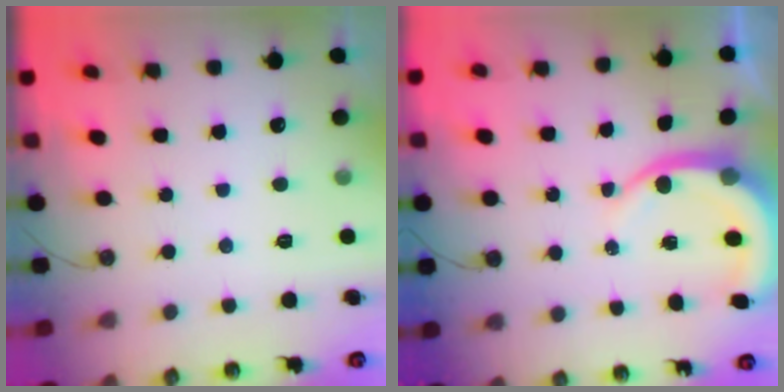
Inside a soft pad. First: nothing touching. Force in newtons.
{"total": 6.9, "press": 6.9, "slide": 0.8}